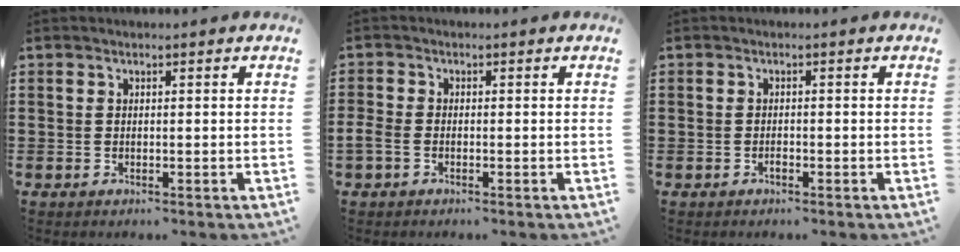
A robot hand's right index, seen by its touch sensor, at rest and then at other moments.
{"total": 1.7, "force": [-1.1, 0.9, 1.0], "torque": [-0.035, -0.004, -0.026]}
{"total": 0.9, "force": [-0.5, 0.4, 0.6], "torque": [-0.013, -0.003, -0.009]}